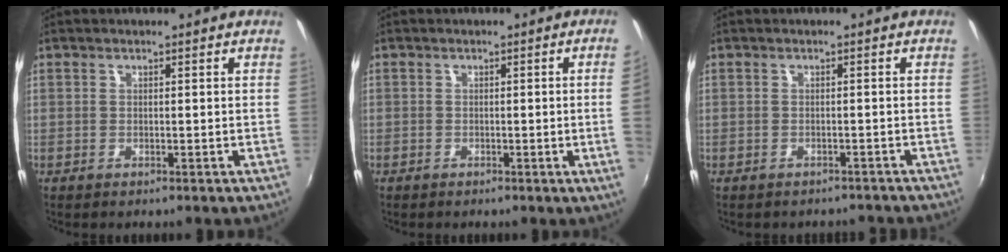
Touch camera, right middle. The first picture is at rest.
{"total": 2.6, "force": [-0.2, -1.4, 2.2], "torque": [-0.037, -0.011, 0.003]}
{"total": 4.5, "force": [-3.9, 1.9, 1.0], "torque": [-0.015, -0.003, -0.043]}